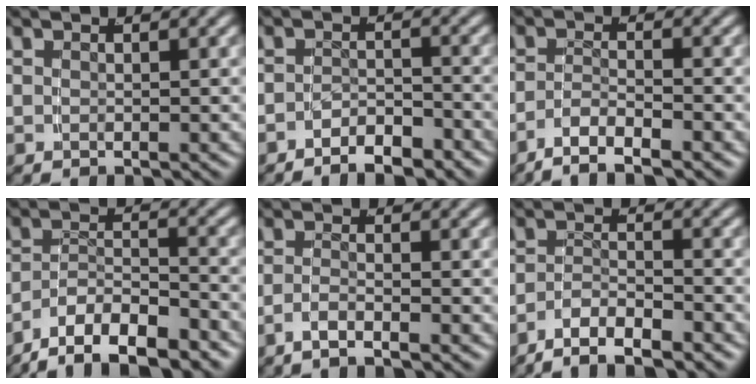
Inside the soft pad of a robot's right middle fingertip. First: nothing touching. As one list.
[{"total": 3.6, "force": [-3.4, 0.6, 0.8], "torque": [-0.005, -0.004, -0.058]}, {"total": 3.8, "force": [-3.3, 0.7, 1.8], "torque": [-0.036, -0.010, -0.051]}, {"total": 8.0, "force": [-6.4, 3.7, 3.1], "torque": [-0.054, -0.016, -0.104]}, {"total": 2.1, "force": [-1.8, -0.4, 1.0], "torque": [-0.022, -0.005, -0.031]}, {"total": 4.4, "force": [-3.9, 1.2, 1.7], "torque": [-0.030, -0.009, -0.063]}]